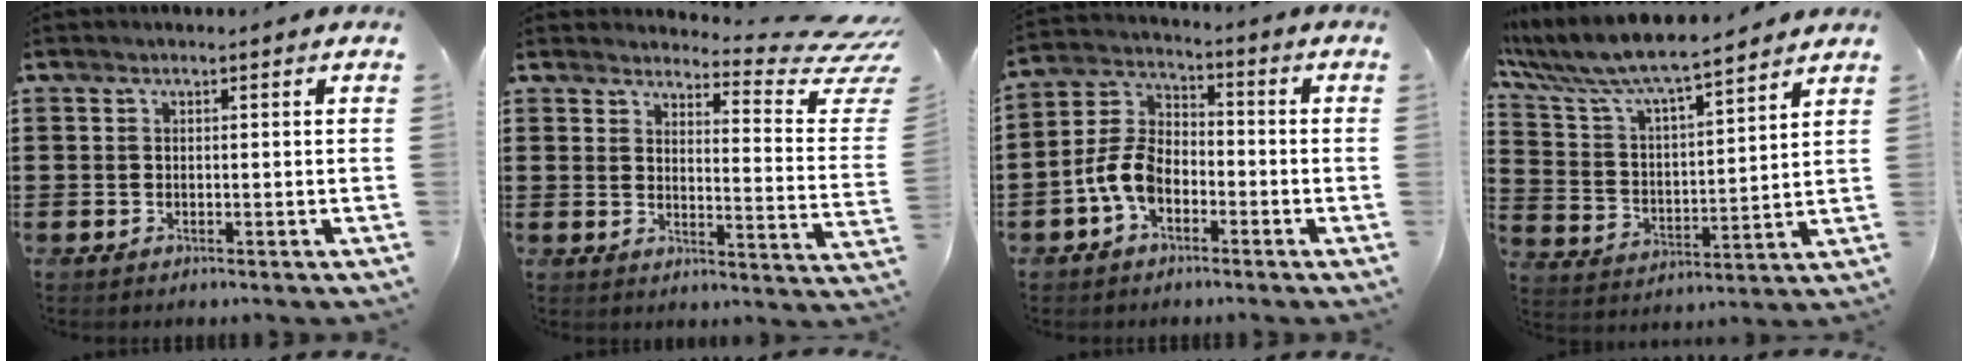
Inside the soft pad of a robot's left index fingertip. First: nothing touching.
{"total": 5.9, "force": [5.0, 0.7, 3.0], "torque": [-0.048, -0.044, 0.079]}
{"total": 7.3, "force": [-3.4, 4.3, 4.8], "torque": [-0.134, 0.002, -0.076]}
{"total": 7.0, "force": [6.4, 0.8, 2.7], "torque": [-0.083, -0.040, 0.105]}